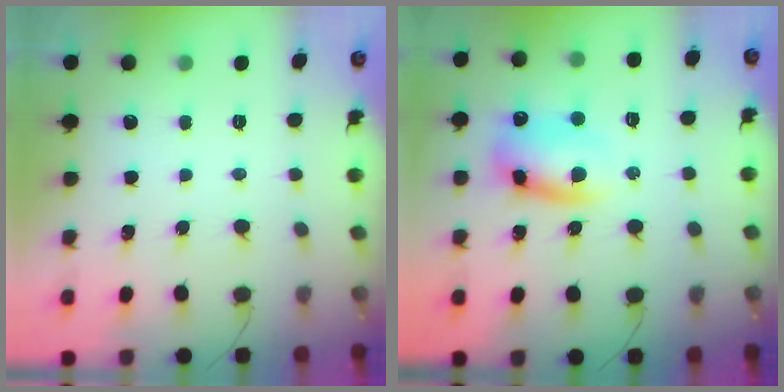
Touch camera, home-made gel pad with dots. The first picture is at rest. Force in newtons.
{"total": 10.4, "press": 10.3, "slide": 1.6}